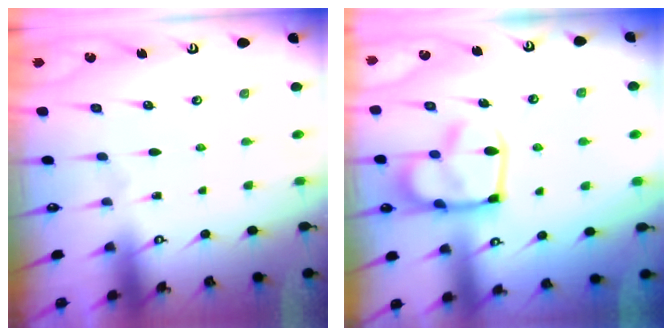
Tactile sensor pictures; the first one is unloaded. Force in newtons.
{"total": 10.6, "press": 10.5, "slide": 1.6}